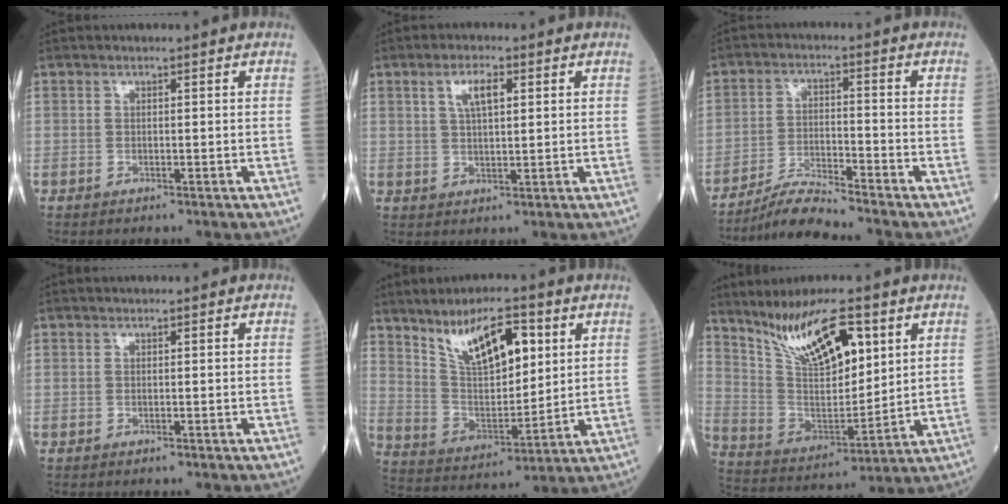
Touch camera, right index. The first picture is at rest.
{"total": 4.4, "force": [1.8, 1.3, 3.8], "torque": [-0.074, 0.007, 0.034]}
{"total": 5.8, "force": [-5.5, -1.1, 1.5], "torque": [-0.032, -0.016, -0.104]}
{"total": 0.0}
{"total": 12.7, "force": [6.3, 4.8, 9.9], "torque": [-0.178, 0.014, 0.125]}
{"total": 14.9, "force": [8.6, 4.4, 11.4], "torque": [-0.212, 0.008, 0.170]}